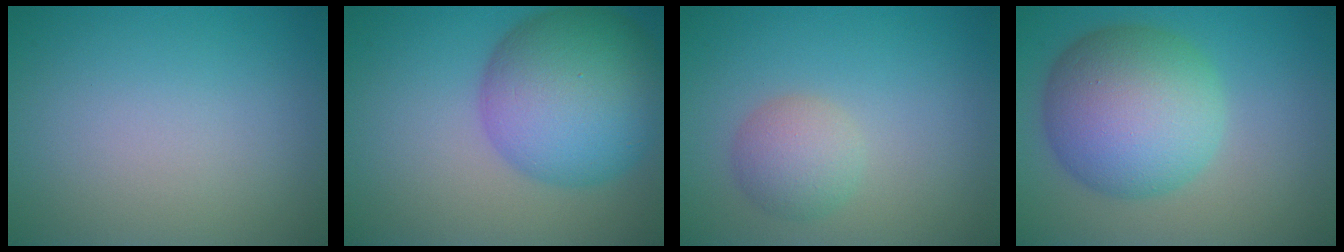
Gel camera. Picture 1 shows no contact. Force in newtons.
{"total": 12.7, "press": 12.7, "slide": 0.2}
{"total": 2.7, "press": 2.7, "slide": 0.2}
{"total": 9.9, "press": 9.9, "slide": 0.3}